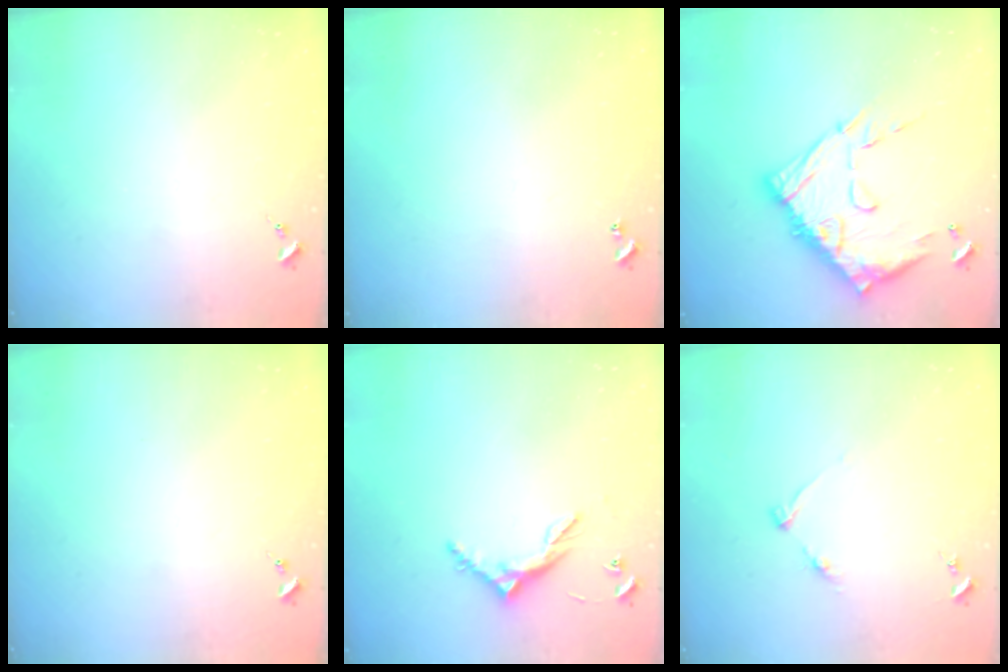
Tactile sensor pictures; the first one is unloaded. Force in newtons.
{"total": 0.9, "press": 0.9, "slide": 0.2}
{"total": 19.1, "press": 19.0, "slide": 1.7}
{"total": 0.0}
{"total": 6.1, "press": 6.1, "slide": 0.4}
{"total": 4.6, "press": 4.6, "slide": 0.5}